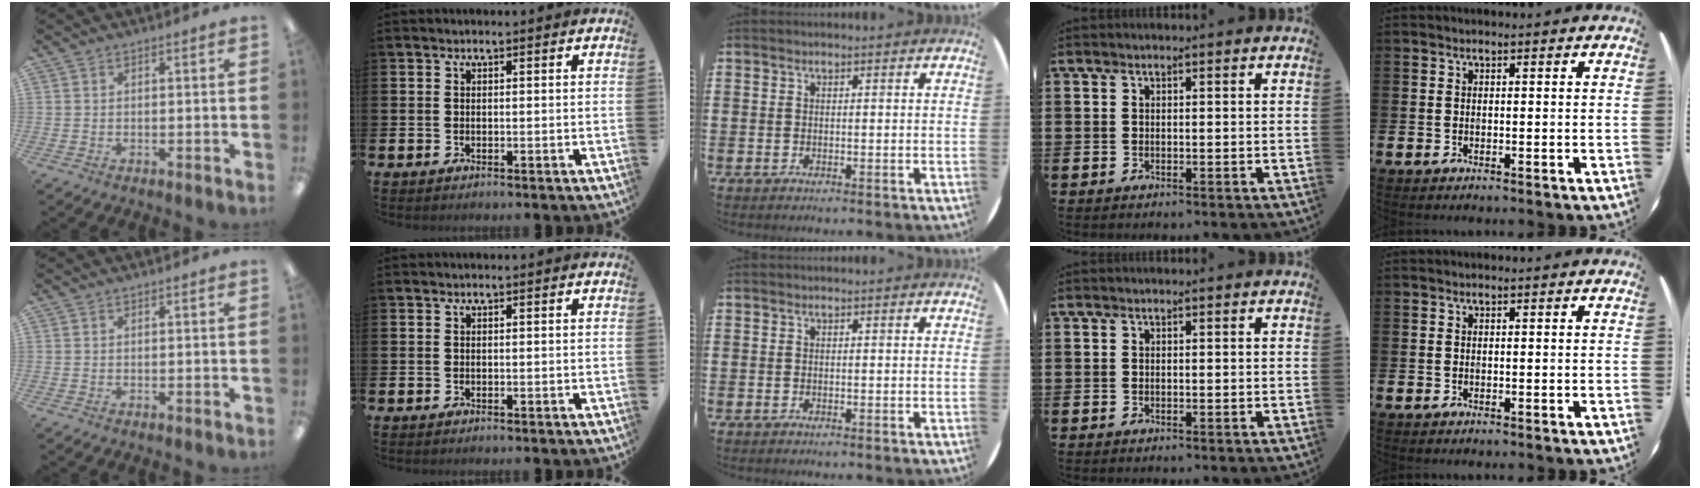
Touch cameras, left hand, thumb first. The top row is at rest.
{}